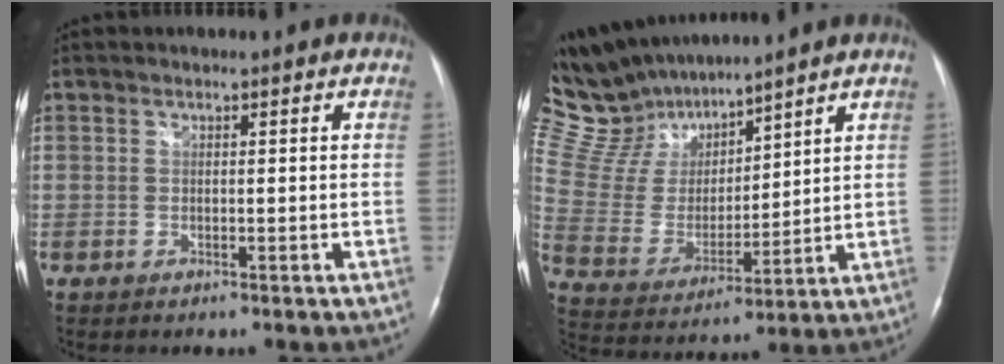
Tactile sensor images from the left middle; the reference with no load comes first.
{"total": 15.4, "force": [13.9, 4.5, 4.9], "torque": [-0.114, 0.020, 0.281]}